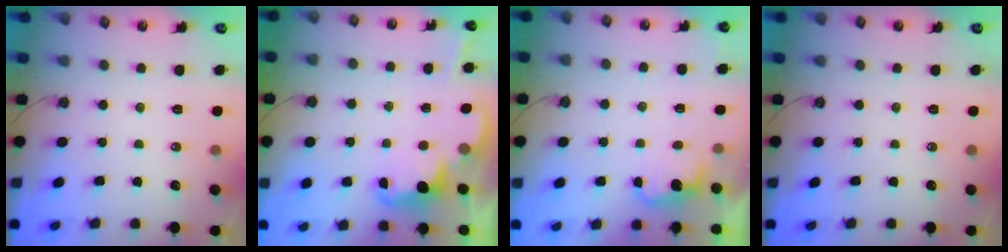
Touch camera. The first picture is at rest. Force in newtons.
{"total": 2.6, "press": 2.5, "slide": 0.6}
{"total": 2.7, "press": 2.6, "slide": 0.8}
{"total": 0.0}